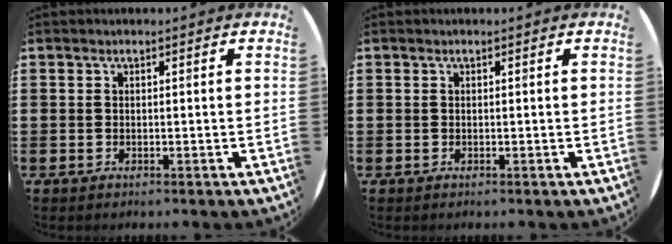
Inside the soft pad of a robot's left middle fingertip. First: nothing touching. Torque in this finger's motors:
{"motor_torque": [0.00, 0.00, 0.00, -0.01]}